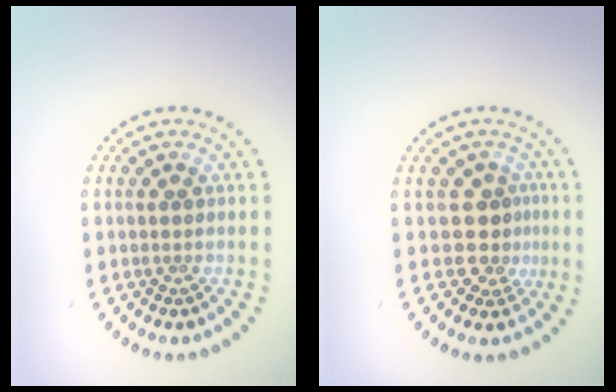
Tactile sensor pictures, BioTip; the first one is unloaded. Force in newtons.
{"total": 2.4, "press": 2.0, "slide": 1.4}